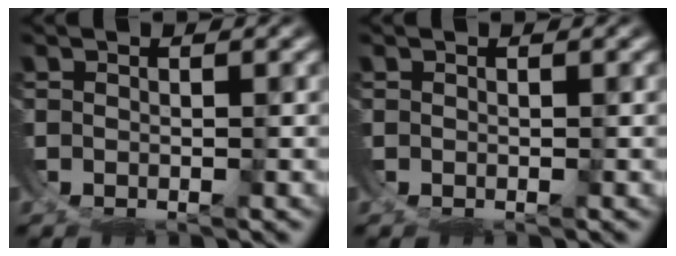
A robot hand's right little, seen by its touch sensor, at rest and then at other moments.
{"total": 0.0}